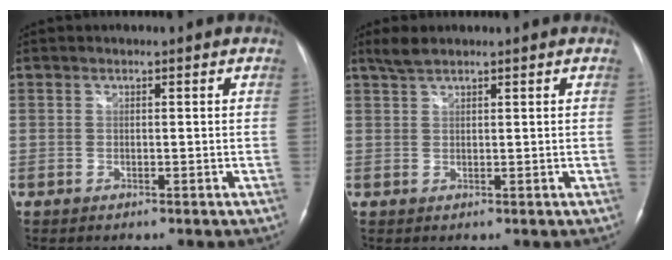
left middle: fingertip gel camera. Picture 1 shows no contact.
{"total": 2.3, "force": [2.0, 0.4, 1.1], "torque": [-0.029, 0.010, 0.042]}